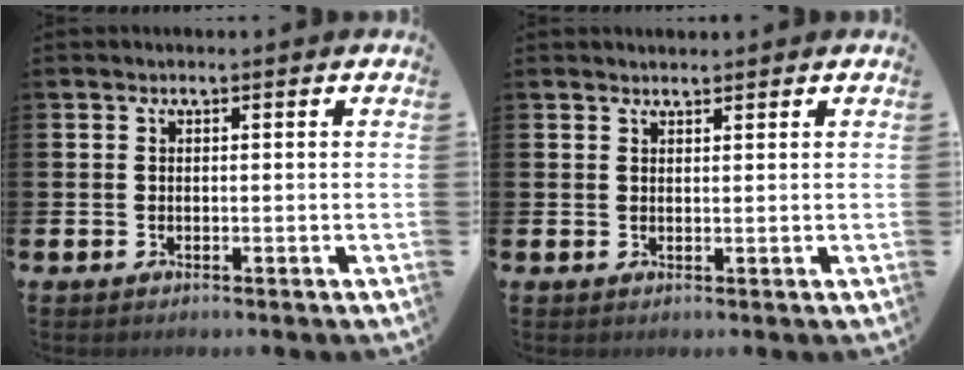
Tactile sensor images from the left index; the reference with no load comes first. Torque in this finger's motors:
{"motor_torque": [-0.61, 0.58, -1.06, -0.08]}